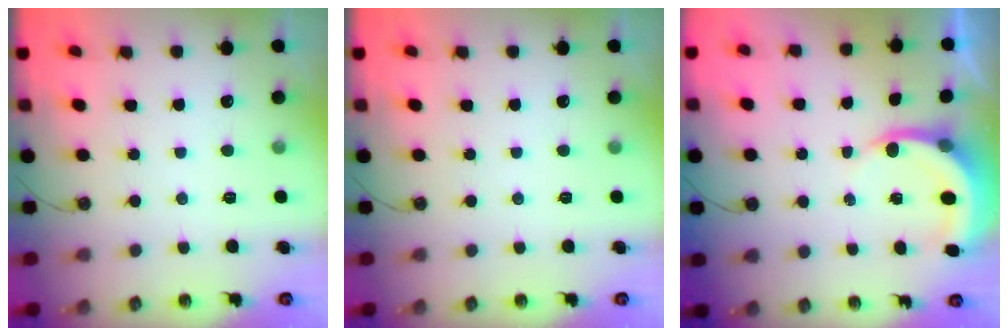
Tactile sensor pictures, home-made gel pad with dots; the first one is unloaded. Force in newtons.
{"total": 0.0}
{"total": 5.9, "press": 5.9, "slide": 0.6}